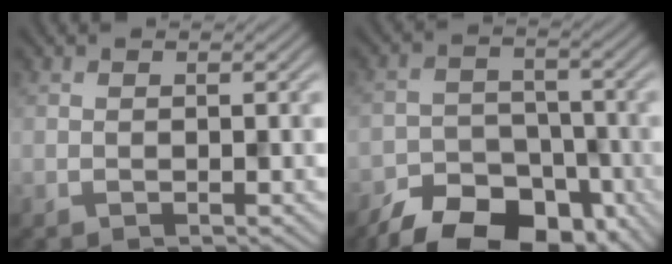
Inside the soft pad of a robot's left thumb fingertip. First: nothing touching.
{"total": 12.3, "force": [-9.0, 6.5, 5.4], "torque": [-0.094, -0.024, -0.146]}